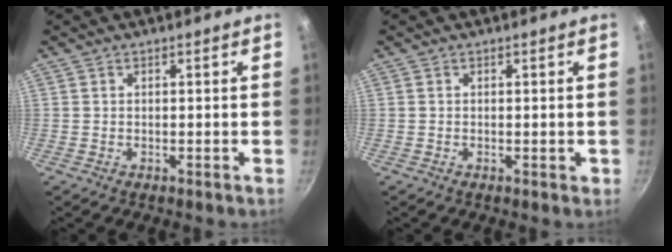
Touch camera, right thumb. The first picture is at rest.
{"total": 0.8, "force": [-0.1, 0.3, 0.7], "torque": [-0.007, 0.002, -0.003]}